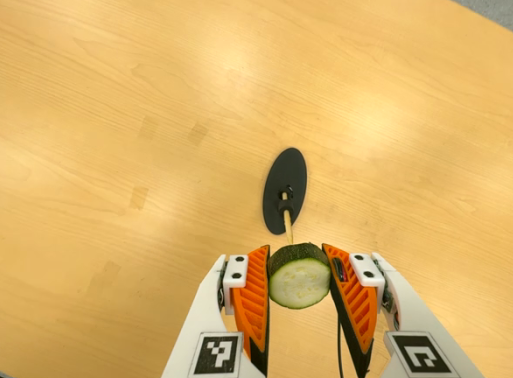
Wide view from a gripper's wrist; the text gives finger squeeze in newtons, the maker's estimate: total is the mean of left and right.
{"total": 11.5, "left": 10.5, "right": 12.6}